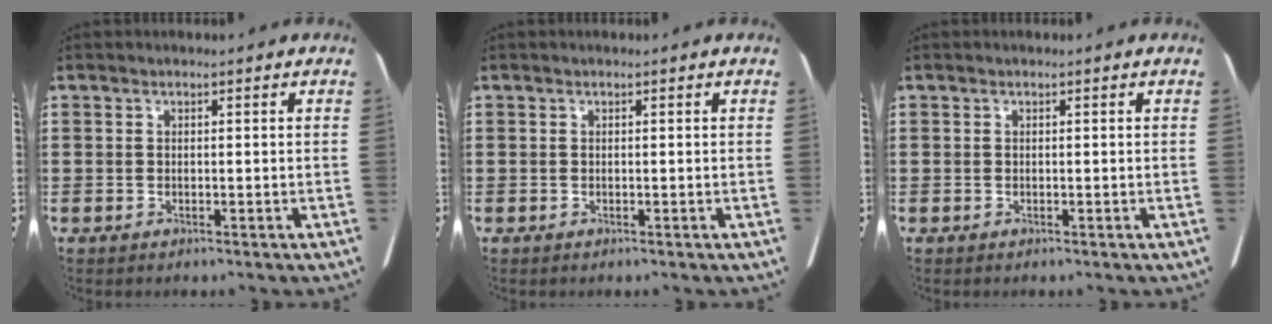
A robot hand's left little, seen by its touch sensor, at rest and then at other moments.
{"total": 0.0}
{"total": 0.0}